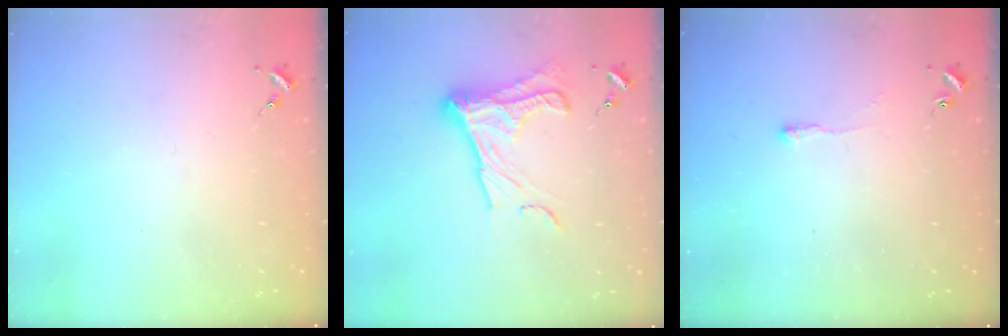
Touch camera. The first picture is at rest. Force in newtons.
{"total": 13.8, "press": 13.8, "slide": 0.6}
{"total": 2.5, "press": 2.5, "slide": 0.5}